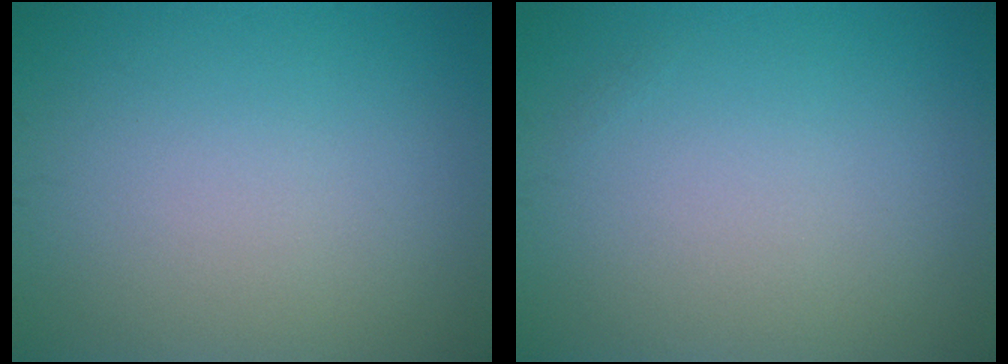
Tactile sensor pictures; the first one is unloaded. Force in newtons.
{"total": 0.0}